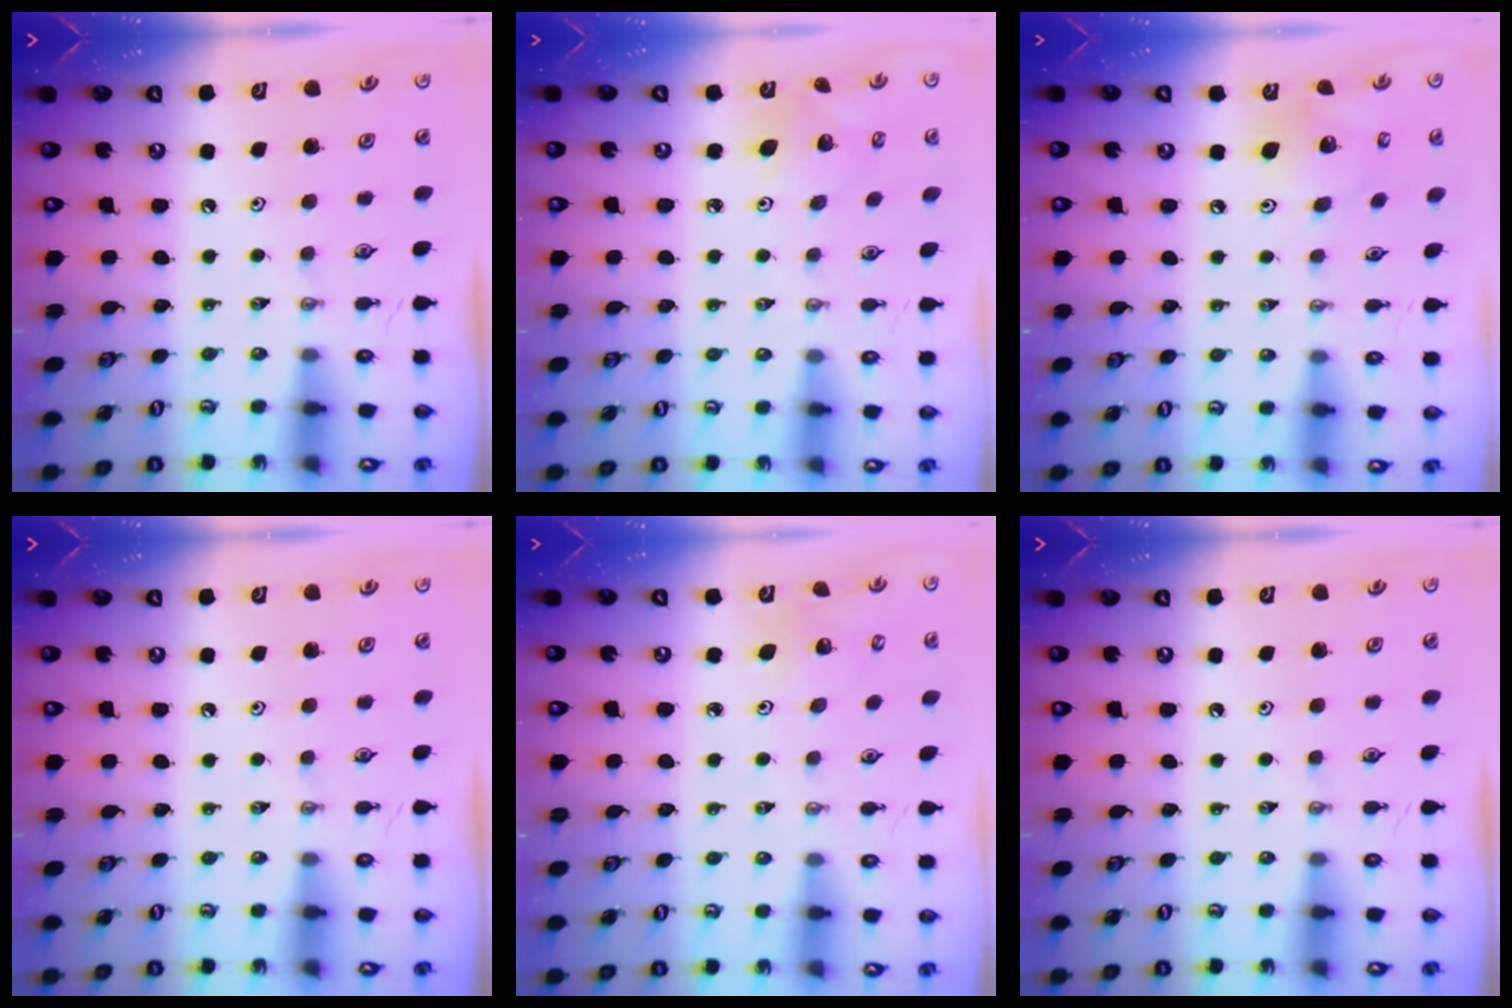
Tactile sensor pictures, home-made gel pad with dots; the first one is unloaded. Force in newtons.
{"total": 4.8, "press": 4.8, "slide": 0.2}
{"total": 13.3, "press": 12.9, "slide": 3.0}
{"total": 0.0}
{"total": 3.9, "press": 3.8, "slide": 0.8}
{"total": 0.0}